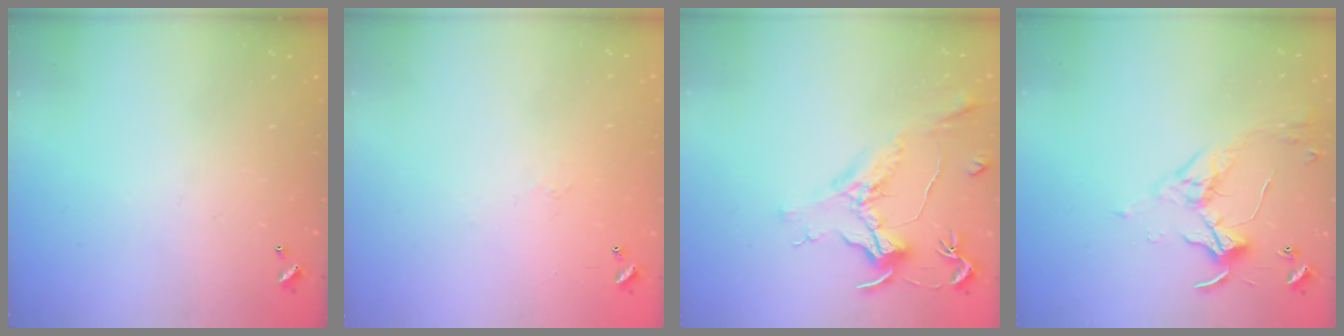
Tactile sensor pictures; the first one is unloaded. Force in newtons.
{"total": 6.6, "press": 6.6, "slide": 0.8}
{"total": 1.5, "press": 1.2, "slide": 0.9}
{"total": 3.5, "press": 3.4, "slide": 0.7}